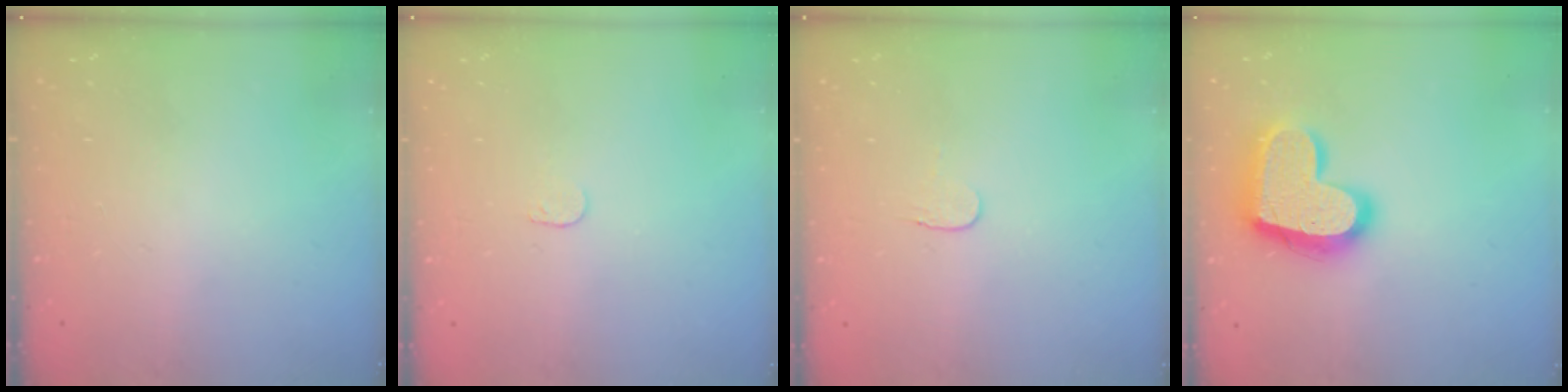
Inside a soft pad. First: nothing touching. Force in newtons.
{"total": 3.2, "press": 3.2, "slide": 0.3}
{"total": 3.9, "press": 3.8, "slide": 0.4}
{"total": 19.1, "press": 19.0, "slide": 1.3}